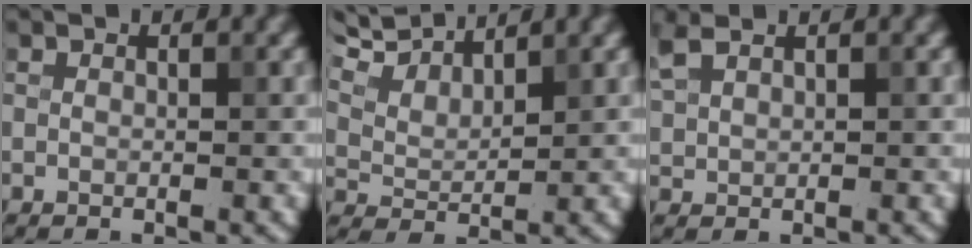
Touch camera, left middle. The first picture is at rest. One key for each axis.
{"total": 6.4, "fx": 5.6, "fy": 1.5, "fz": 2.7, "tx": -0.068, "ty": 0.020, "tz": 0.083}
{"total": 2.3, "fx": 1.7, "fy": 0.9, "fz": 1.3, "tx": -0.037, "ty": 0.009, "tz": 0.039}